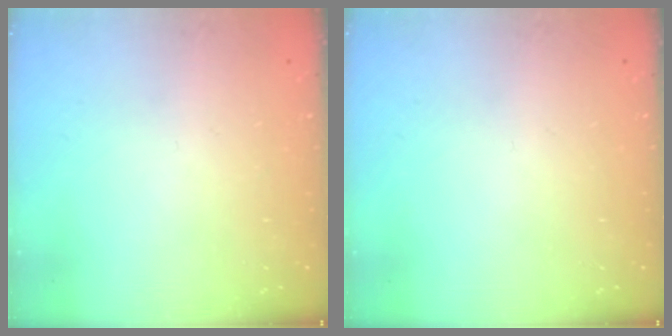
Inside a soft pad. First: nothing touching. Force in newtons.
{"total": 0.0}